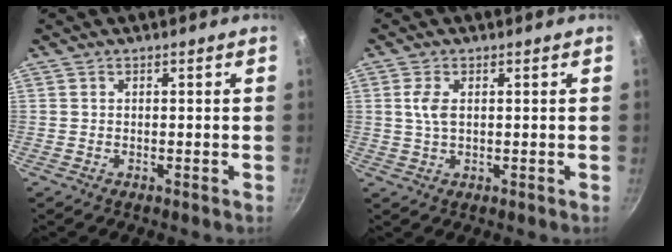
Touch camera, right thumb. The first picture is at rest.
{"total": 3.5, "force": [0.7, 1.8, 2.9], "torque": [-0.062, 0.005, 0.013]}